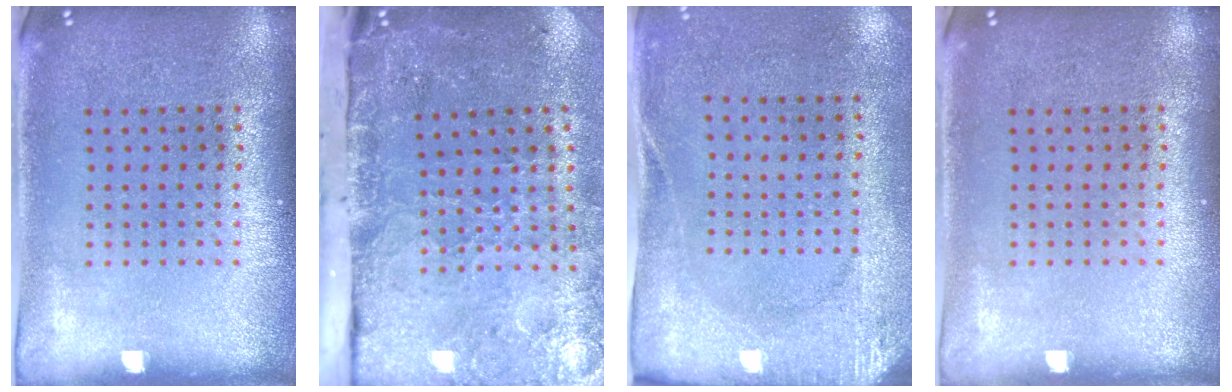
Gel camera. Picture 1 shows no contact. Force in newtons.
{"total": 5.0, "press": 3.7, "slide": 3.4}
{"total": 2.7, "press": 2.1, "slide": 1.7}
{"total": 0.0}